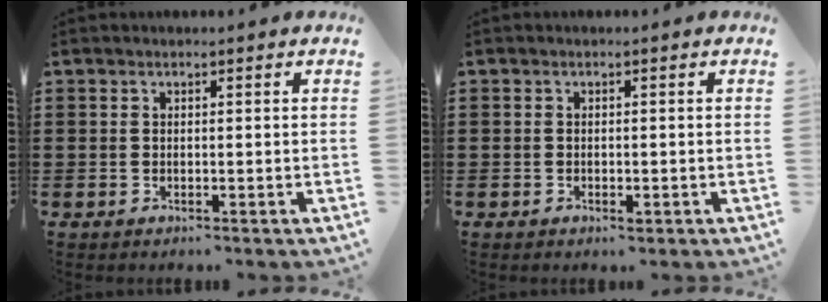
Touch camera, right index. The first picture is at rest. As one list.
[{"total": 0.6, "force": [-0.3, 0.4, 0.4], "torque": [-0.009, -0.001, -0.005]}]